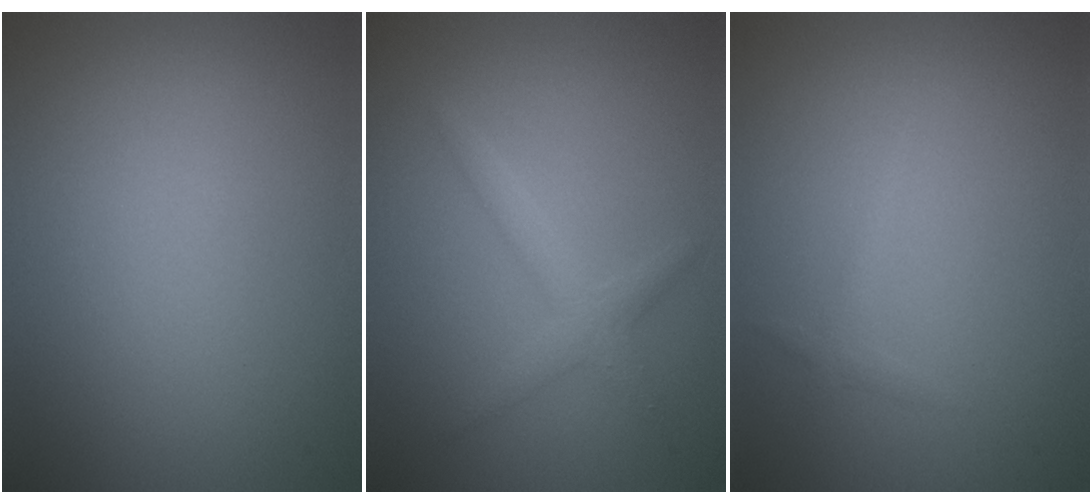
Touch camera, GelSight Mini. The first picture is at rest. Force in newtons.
{"total": 2.0, "press": 2.0, "slide": 0.1}
{"total": 0.9, "press": 0.9, "slide": 0.1}